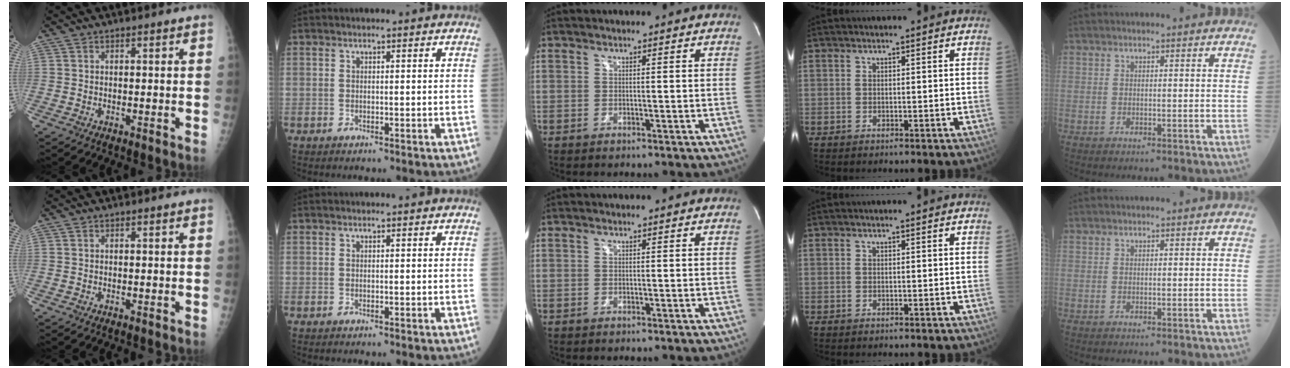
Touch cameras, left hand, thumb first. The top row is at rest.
{}